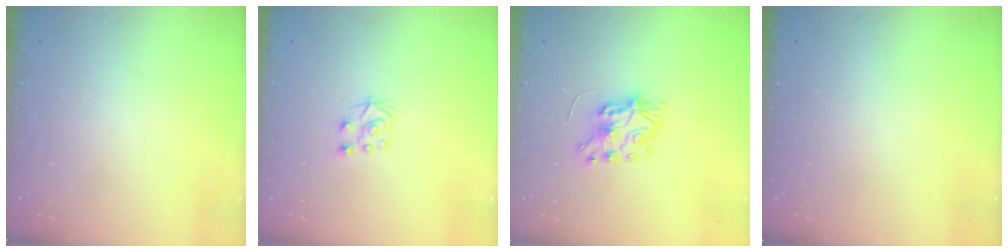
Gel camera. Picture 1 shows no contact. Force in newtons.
{"total": 5.7, "press": 5.7, "slide": 0.5}
{"total": 7.5, "press": 7.5, "slide": 0.3}
{"total": 0.0}